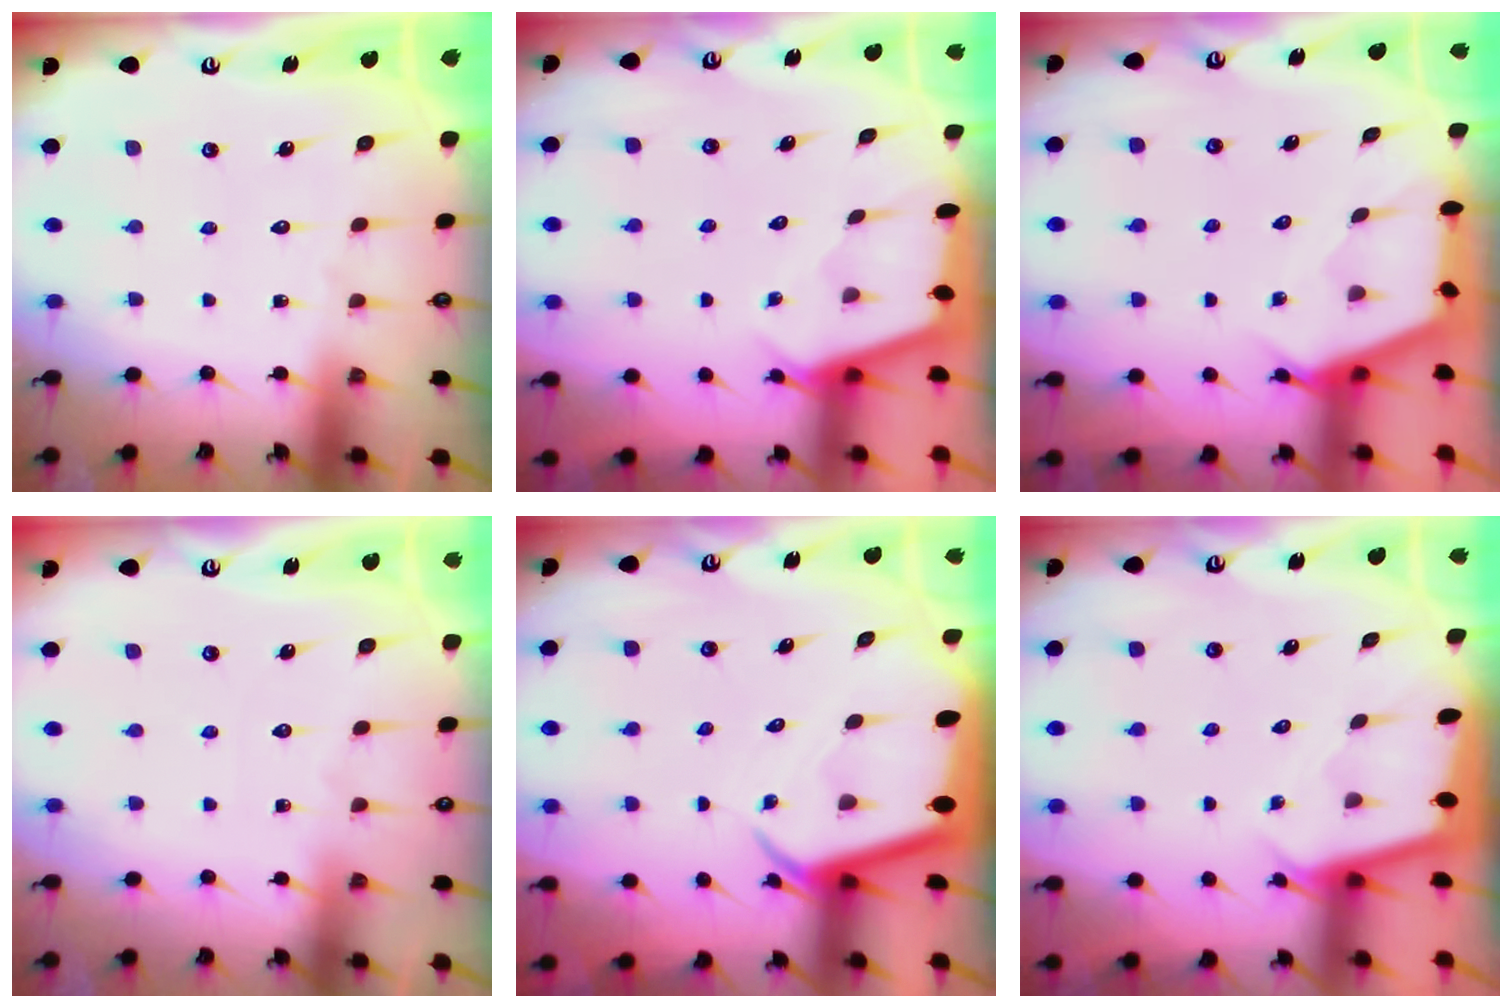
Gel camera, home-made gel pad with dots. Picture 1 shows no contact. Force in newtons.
{"total": 2.4, "press": 2.4, "slide": 0.3}
{"total": 2.6, "press": 2.6, "slide": 0.3}
{"total": 2.2, "press": 2.2, "slide": 0.4}
{"total": 4.6, "press": 4.6, "slide": 0.3}
{"total": 1.8, "press": 1.8, "slide": 0.1}